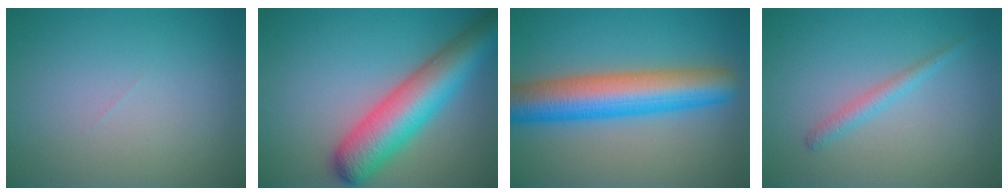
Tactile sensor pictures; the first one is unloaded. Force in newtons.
{"total": 8.4, "press": 8.4, "slide": 0.3}
{"total": 9.1, "press": 9.1, "slide": 0.2}
{"total": 1.5, "press": 1.5, "slide": 0.1}